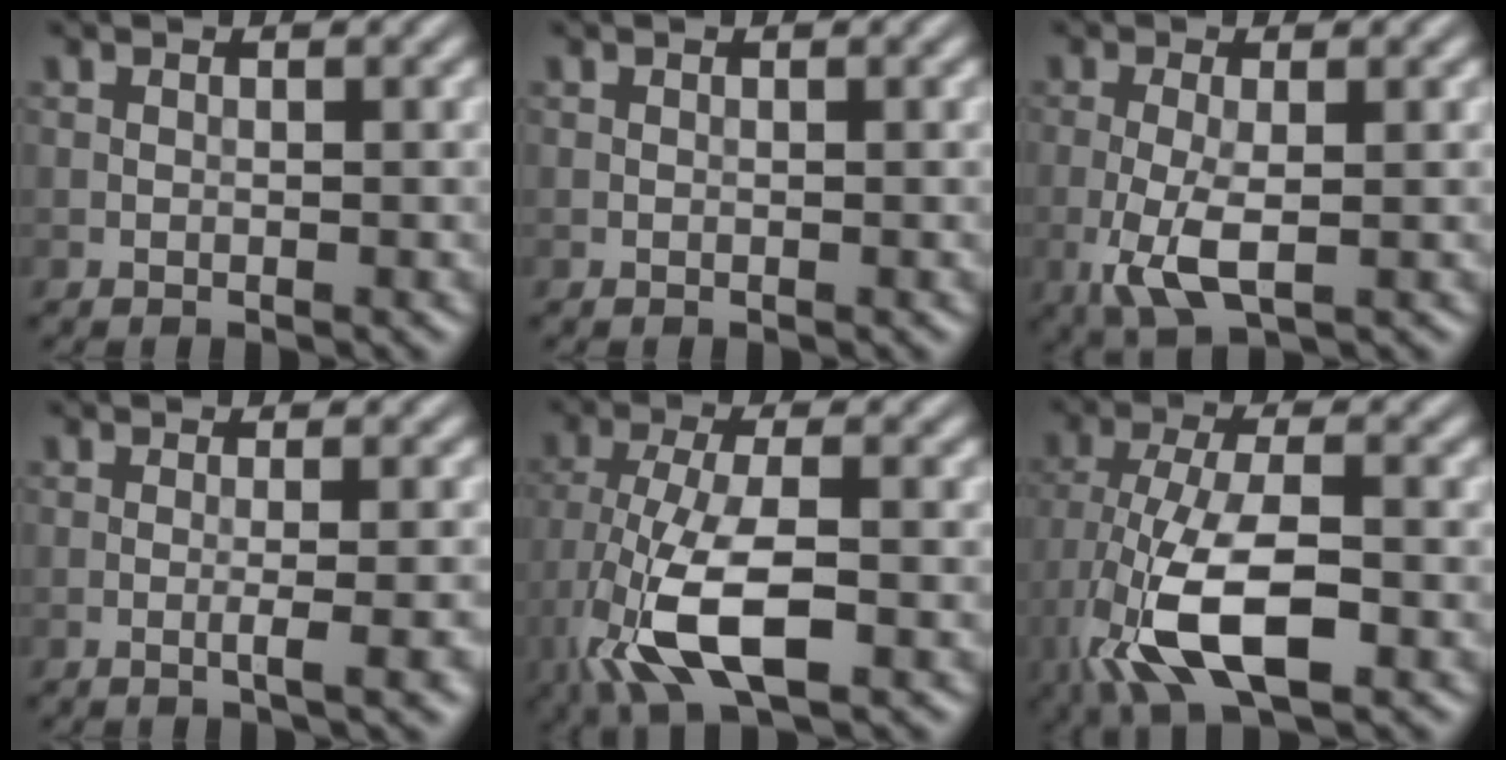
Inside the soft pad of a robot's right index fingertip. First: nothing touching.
{"total": 0.0}
{"total": 4.4, "force": [-1.0, 1.4, 4.1], "torque": [-0.095, -0.009, -0.022]}
{"total": 3.2, "force": [-0.6, 0.7, 3.1], "torque": [-0.040, 0.001, -0.015]}
{"total": 9.4, "force": [-3.7, 3.3, 7.9], "torque": [-0.175, -0.001, -0.073]}
{"total": 10.4, "force": [-4.1, 4.0, 8.7], "torque": [-0.186, -0.001, -0.077]}